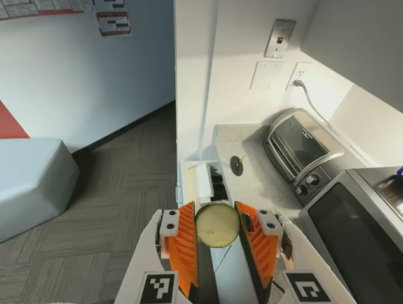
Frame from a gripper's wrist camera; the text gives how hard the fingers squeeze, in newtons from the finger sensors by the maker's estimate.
{"total": 10.2, "left": 10.3, "right": 10.1}